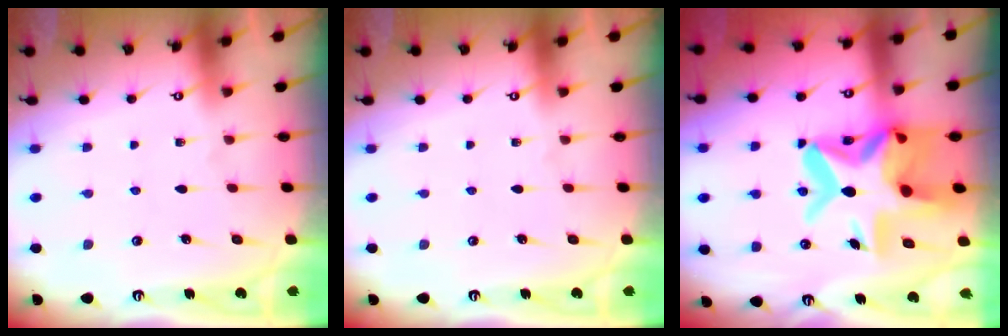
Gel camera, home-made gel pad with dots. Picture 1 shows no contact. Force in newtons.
{"total": 0.0}
{"total": 19.4, "press": 19.3, "slide": 2.4}